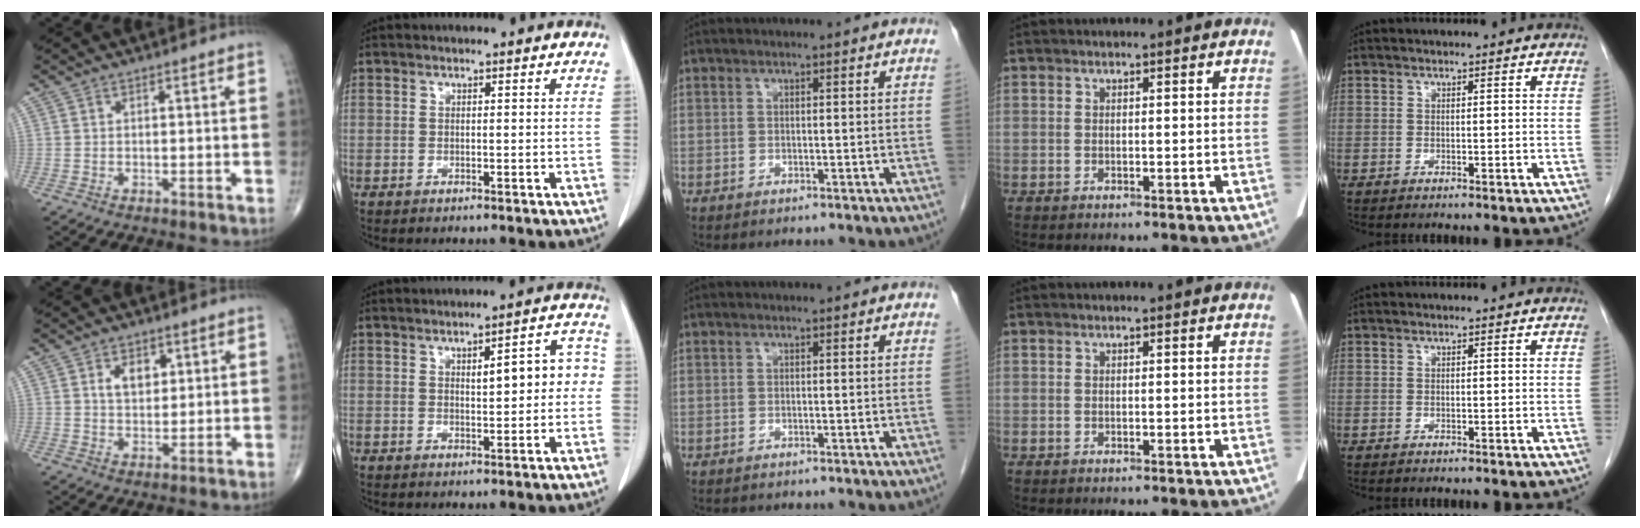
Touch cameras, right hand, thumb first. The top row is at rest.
{"thumb": {"total": 5.0, "force": [1.9, 3.3, 3.3], "torque": [-0.035, -0.010, 0.032]}, "index": {"total": 6.6, "force": [0.7, 2.2, 6.2], "torque": [-0.078, 0.027, 0.010]}, "middle": {"total": 0.9, "force": [-0.8, 0.3, 0.2], "torque": [-0.010, -0.001, -0.010]}}